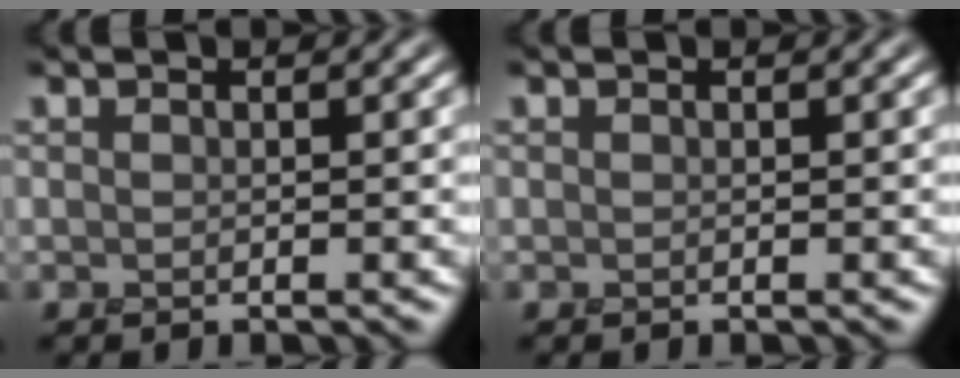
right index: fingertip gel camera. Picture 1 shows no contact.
{"total": 0.0}